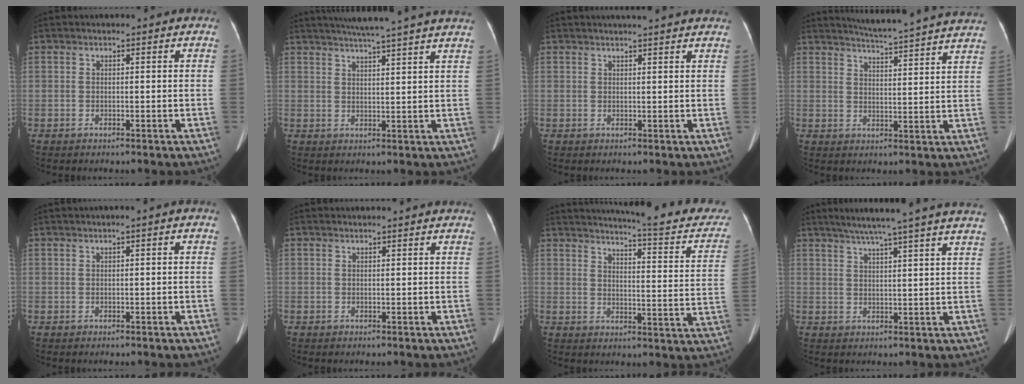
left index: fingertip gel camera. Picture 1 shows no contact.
{"total": 14.7, "force": [12.8, -1.0, 7.2], "torque": [-0.118, 0.009, 0.160]}
{"total": 7.3, "force": [6.5, 0.3, 3.2], "torque": [-0.044, 0.023, 0.069]}
{"total": 18.4, "force": [17.3, -0.3, 6.2], "torque": [-0.103, -0.029, 0.214]}
{"total": 0.7, "force": [0.0, 0.0, 0.7], "torque": [-0.011, 0.007, 0.001]}
{"total": 1.9, "force": [1.8, 0.3, 0.5], "torque": [-0.010, 0.022, 0.023]}
{"total": 20.9, "force": [18.6, 2.8, 9.1], "torque": [-0.115, -0.044, 0.209]}
{"total": 15.1, "force": [12.4, -1.3, 8.4], "torque": [-0.133, 0.015, 0.157]}